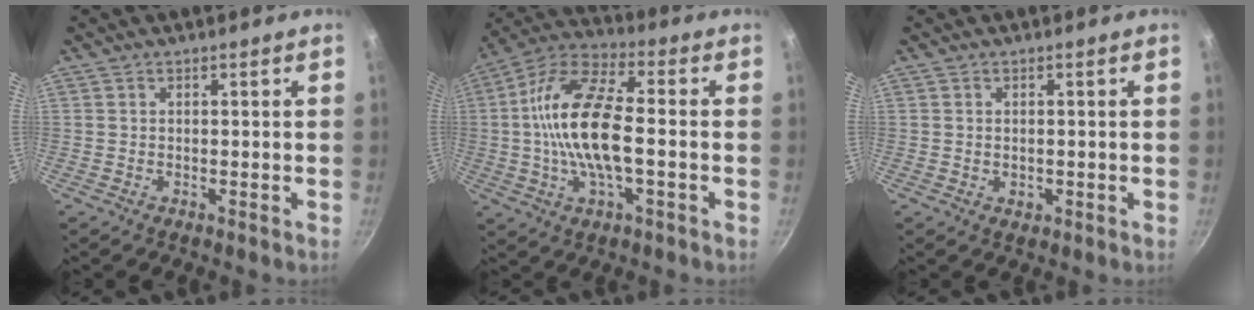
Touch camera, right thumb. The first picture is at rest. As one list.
[{"total": 17.0, "force": [-0.9, 6.9, 15.5], "torque": [-0.292, 0.033, -0.035]}, {"total": 1.4, "force": [0.1, 1.1, 0.8], "torque": [-0.008, -0.001, 0.003]}]